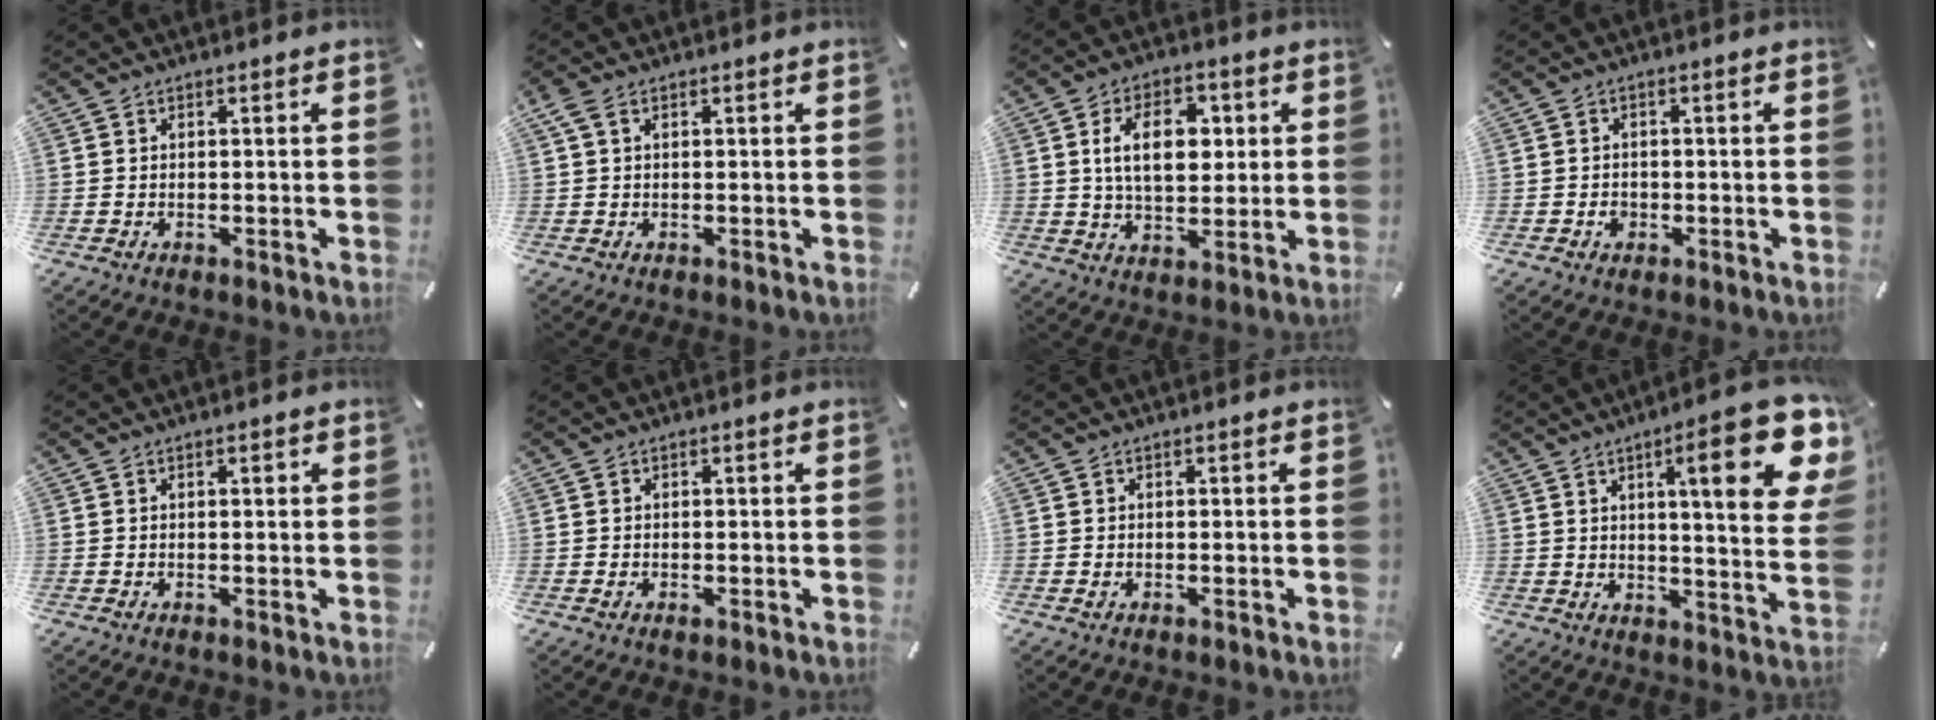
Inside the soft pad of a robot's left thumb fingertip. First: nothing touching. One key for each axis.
{"total": 2.4, "fx": 0.7, "fy": 1.1, "fz": 2.0, "tx": -0.044, "ty": 0.004, "tz": 0.012}
{"total": 12.0, "fx": 2.4, "fy": 7.8, "fz": 8.9, "tx": -0.152, "ty": 0.002, "tz": 0.036}
{"total": 2.0, "fx": -0.6, "fy": 1.7, "fz": 0.9, "tx": -0.018, "ty": 0.005, "tz": -0.014}
{"total": 0.9, "fx": 0.3, "fy": 0.3, "fz": 0.7, "tx": -0.014, "ty": 0.003, "tz": 0.003}
{"total": 0.8, "fx": -0.3, "fy": 0.4, "fz": 0.6, "tx": -0.010, "ty": -0.004, "tz": -0.004}
{"total": 0.5, "fx": 0.0, "fy": 0.3, "fz": 0.4, "tx": -0.008, "ty": -0.001, "tz": 0.000}
{"total": 20.5, "fx": 9.0, "fy": 4.4, "fz": 17.9, "tx": -0.257, "ty": -0.046, "tz": 0.121}